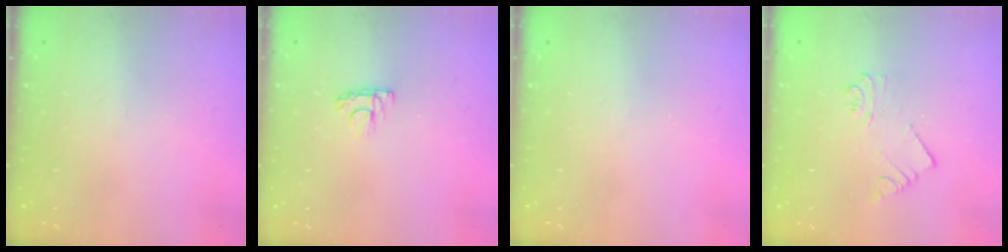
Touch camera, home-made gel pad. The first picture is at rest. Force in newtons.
{"total": 4.9, "press": 4.9, "slide": 0.3}
{"total": 0.0}
{"total": 3.2, "press": 3.2, "slide": 0.2}